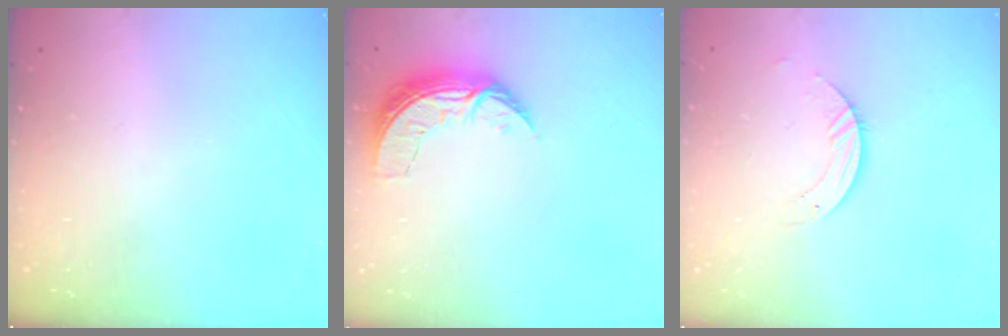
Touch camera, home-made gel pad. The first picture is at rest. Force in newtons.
{"total": 7.3, "press": 7.3, "slide": 0.4}
{"total": 3.8, "press": 3.8, "slide": 0.2}